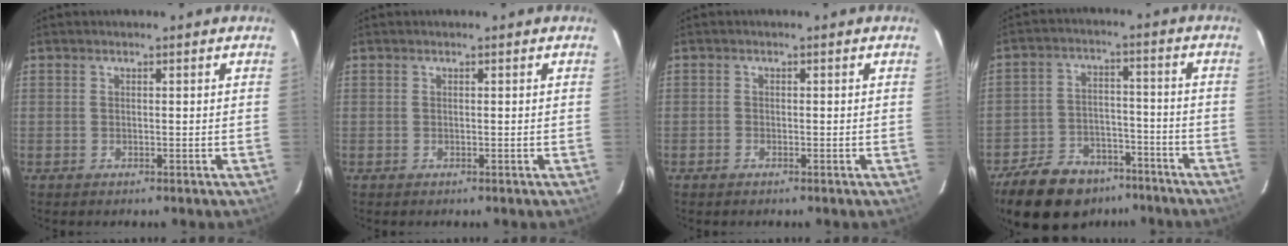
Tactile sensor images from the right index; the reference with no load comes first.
{"total": 0.0}
{"total": 0.7, "force": [-0.6, 0.4, 0.2], "torque": [-0.004, 0.002, -0.012]}
{"total": 16.7, "force": [-12.0, 9.6, 6.5], "torque": [-0.163, 0.022, -0.175]}